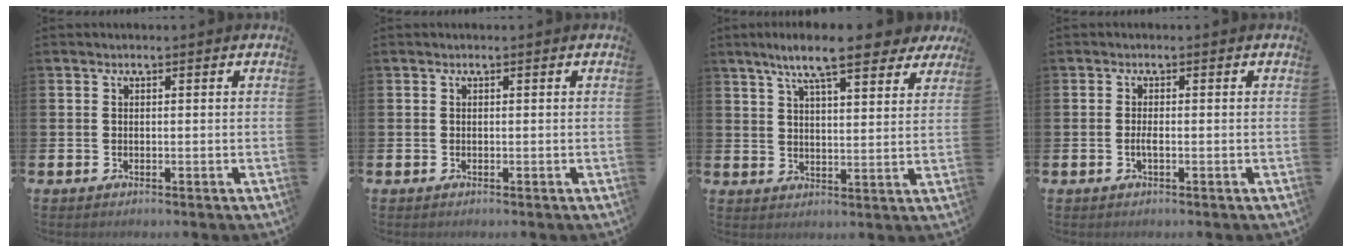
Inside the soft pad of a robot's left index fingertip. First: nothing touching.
{"total": 0.0}
{"total": 9.7, "force": [8.1, 1.8, 4.9], "torque": [-0.101, -0.028, 0.143]}
{"total": 1.1, "force": [-0.4, 0.3, 1.0], "torque": [-0.025, 0.002, -0.005]}